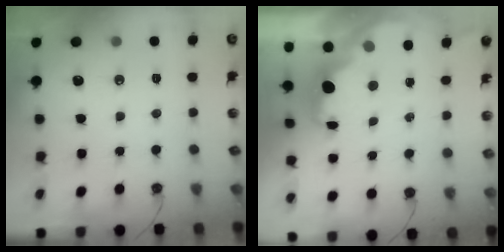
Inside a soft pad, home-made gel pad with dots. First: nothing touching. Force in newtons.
{"total": 2.0, "press": 1.8, "slide": 0.8}